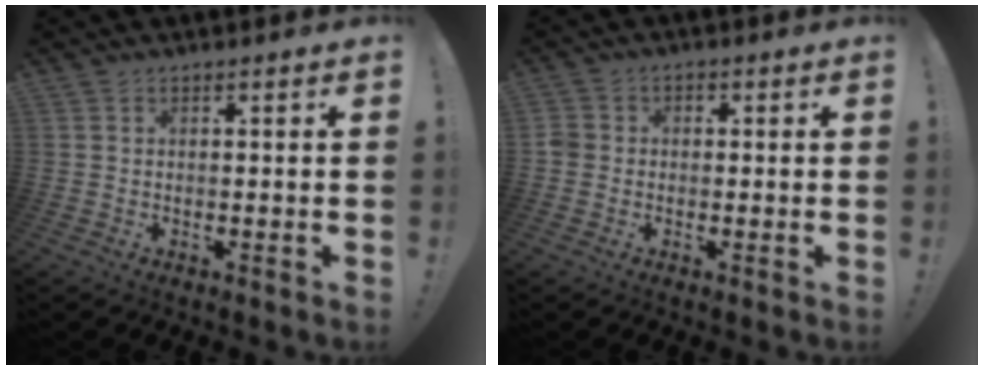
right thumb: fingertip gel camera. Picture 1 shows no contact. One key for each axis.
{"total": 3.3, "fx": -1.0, "fy": 2.8, "fz": 1.4, "tx": -0.020, "ty": 0.014, "tz": -0.017}